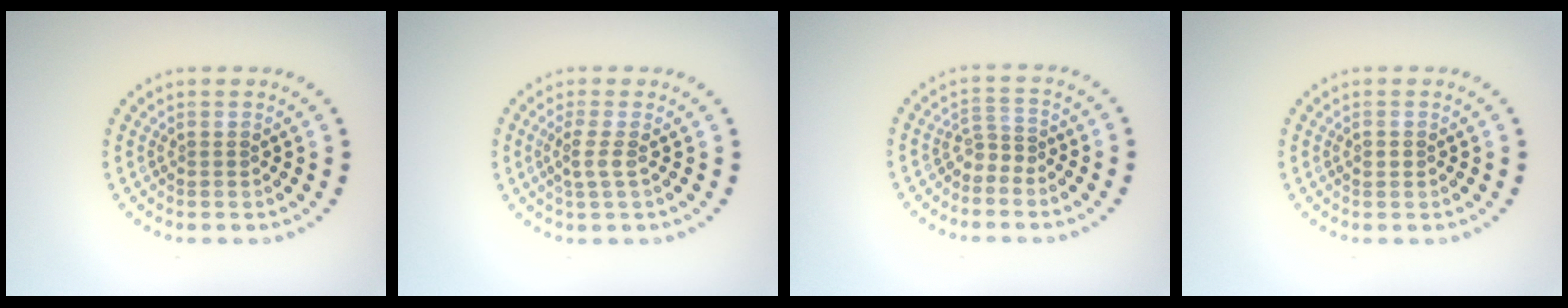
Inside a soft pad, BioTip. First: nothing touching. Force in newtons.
{"total": 1.5, "press": 1.3, "slide": 0.9}
{"total": 1.6, "press": 1.1, "slide": 1.1}
{"total": 0.8, "press": 0.8, "slide": 0.1}